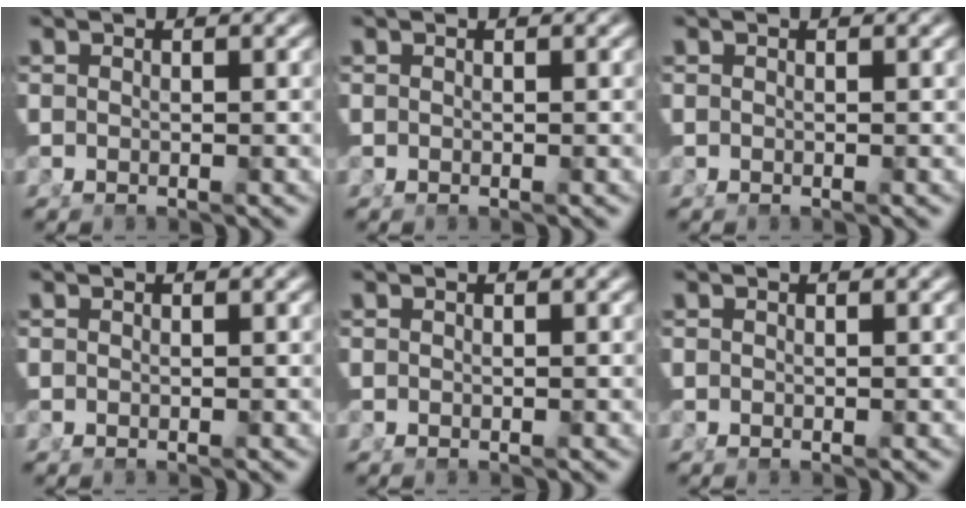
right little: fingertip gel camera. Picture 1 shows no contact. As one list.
[{"total": 0.0}, {"total": 0.0}, {"total": 0.0}, {"total": 0.0}, {"total": 0.0}]